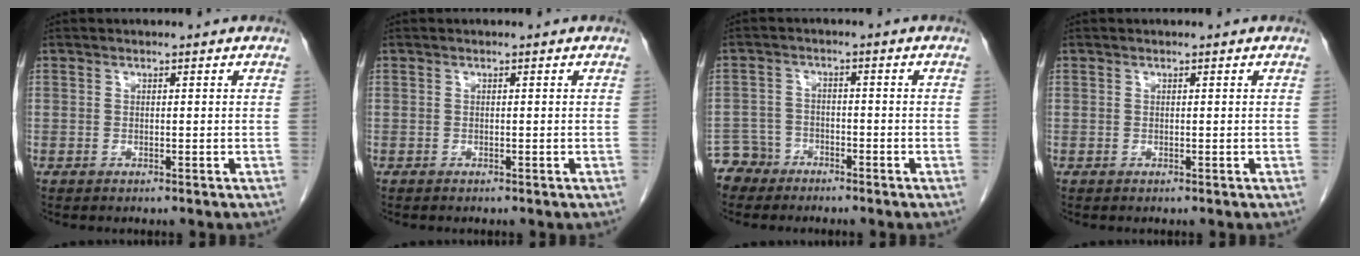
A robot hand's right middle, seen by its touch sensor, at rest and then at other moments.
{"total": 0.0}
{"total": 4.6, "force": [-3.7, 2.5, -0.7], "torque": [0.017, 0.001, -0.074]}
{"total": 0.0}